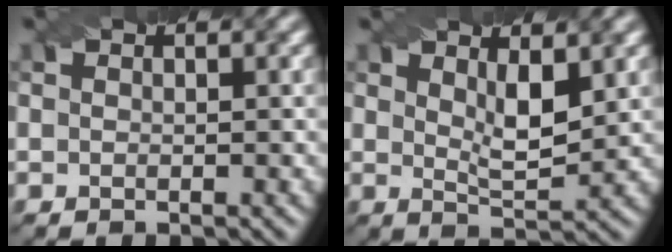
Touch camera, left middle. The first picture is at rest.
{"total": 3.3, "force": [1.4, 0.9, 2.9], "torque": [-0.051, -0.010, 0.026]}